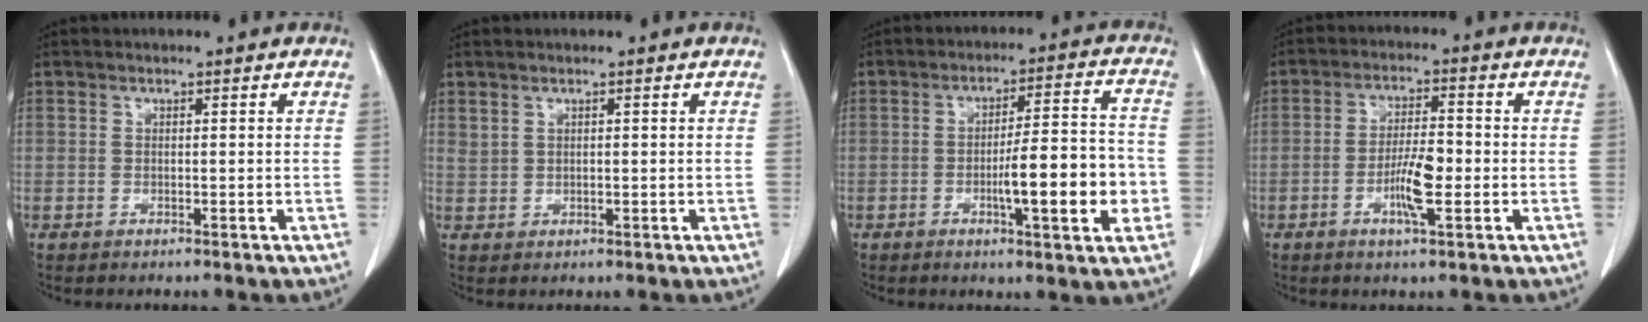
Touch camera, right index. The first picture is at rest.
{"total": 1.1, "force": [0.9, 0.4, 0.6], "torque": [-0.014, 0.000, 0.021]}
{"total": 11.6, "force": [-3.0, 1.4, 11.2], "torque": [-0.168, 0.007, -0.043]}
{"total": 6.3, "force": [-1.8, 1.1, 5.9], "torque": [-0.113, -0.001, -0.032]}